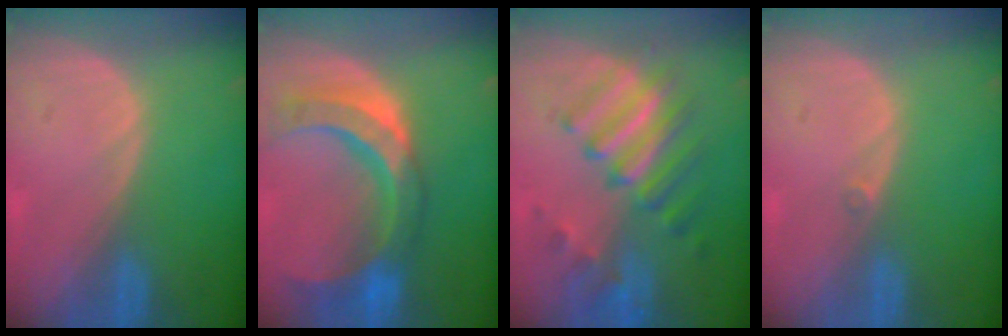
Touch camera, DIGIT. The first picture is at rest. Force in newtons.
{"total": 11.6, "press": 9.8, "slide": 6.2}
{"total": 9.5, "press": 8.4, "slide": 4.4}
{"total": 0.6, "press": 0.5, "slide": 0.3}